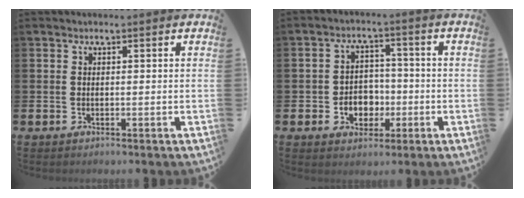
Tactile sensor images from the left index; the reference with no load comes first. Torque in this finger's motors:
{"motor_torque": [0.85, -0.10, 0.44, 0.09]}